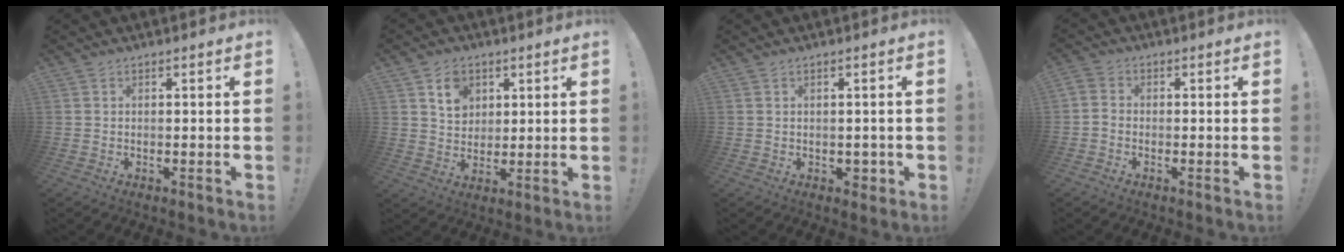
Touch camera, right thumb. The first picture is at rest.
{"total": 8.0, "force": [3.9, 6.2, 3.2], "torque": [-0.036, -0.019, 0.071]}
{"total": 2.5, "force": [0.1, 2.1, 1.3], "torque": [-0.008, -0.002, 0.002]}
{"total": 2.5, "force": [-1.3, 1.6, 1.4], "torque": [-0.021, 0.011, -0.024]}